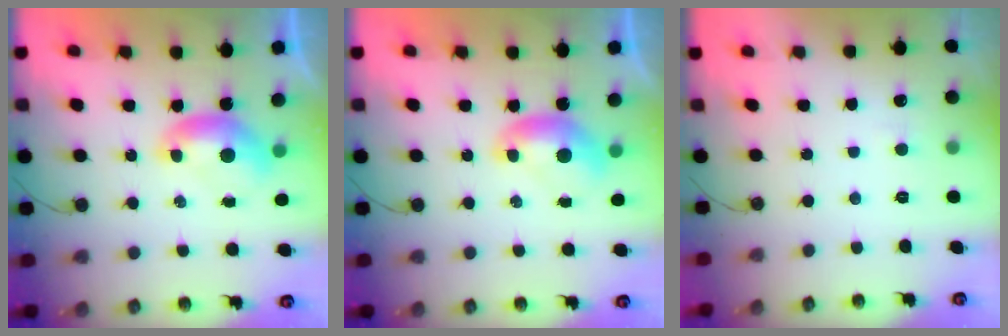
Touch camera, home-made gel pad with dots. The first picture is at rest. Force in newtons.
{"total": 0.0}
{"total": 2.6, "press": 2.5, "slide": 0.4}